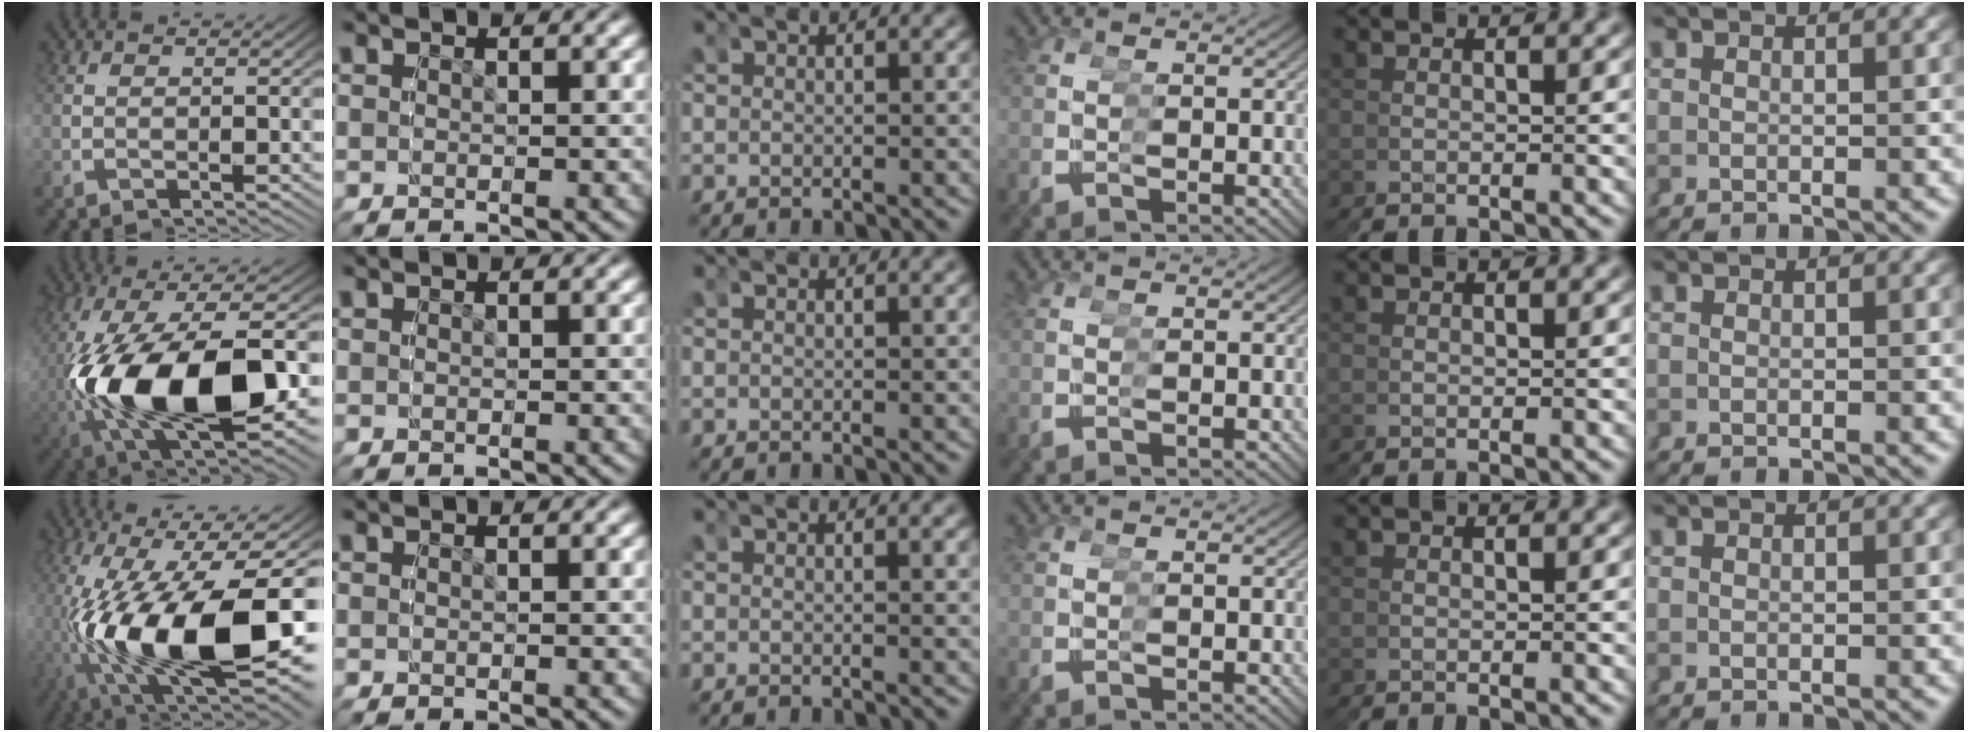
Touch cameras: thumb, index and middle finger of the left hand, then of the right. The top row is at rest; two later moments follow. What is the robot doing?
{"motion": "grasp_and_lifting", "object": "legos"}